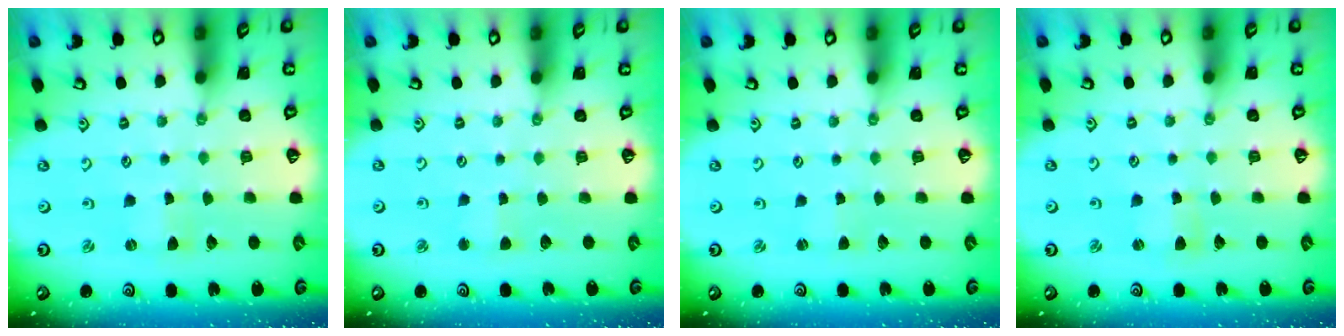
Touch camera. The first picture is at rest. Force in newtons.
{"total": 2.2, "press": 2.2, "slide": 0.2}
{"total": 0.6, "press": 0.6, "slide": 0.1}
{"total": 1.3, "press": 1.3, "slide": 0.1}